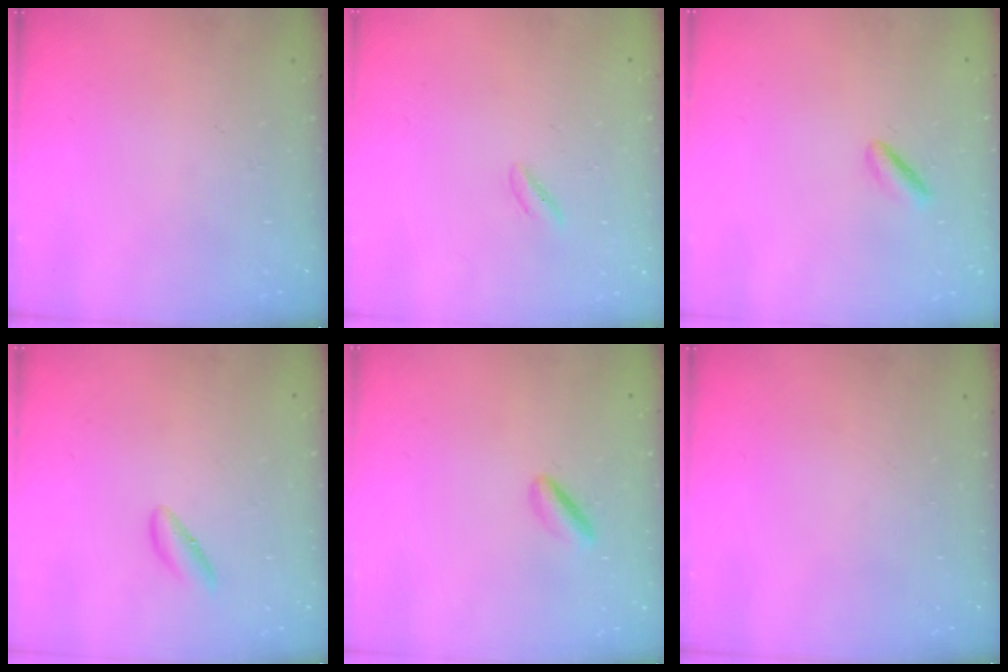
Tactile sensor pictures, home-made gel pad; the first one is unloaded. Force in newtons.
{"total": 0.8, "press": 0.6, "slide": 0.6}
{"total": 1.7, "press": 1.3, "slide": 1.1}
{"total": 2.8, "press": 2.7, "slide": 0.8}
{"total": 3.4, "press": 3.4, "slide": 0.5}
{"total": 0.0}